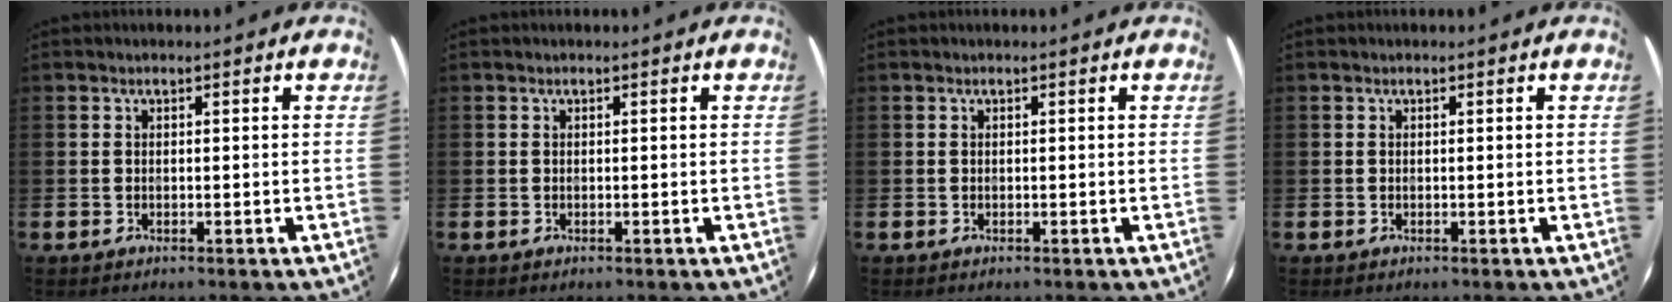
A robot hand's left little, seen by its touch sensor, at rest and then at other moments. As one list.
[{"total": 0.0}, {"total": 0.0}, {"total": 0.0}]